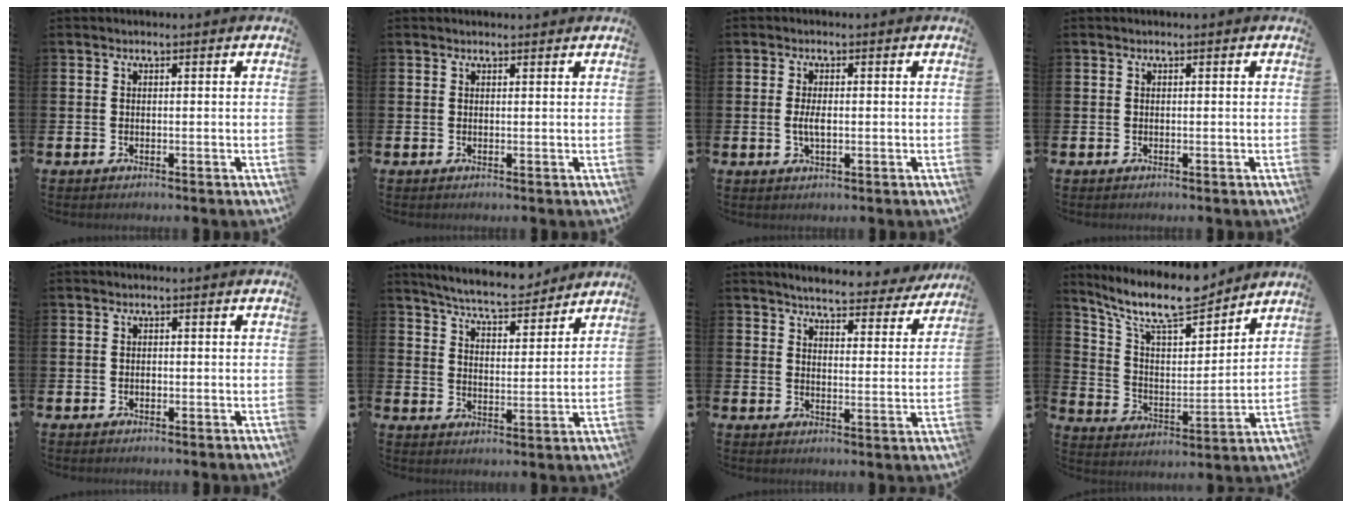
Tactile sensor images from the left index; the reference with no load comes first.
{"total": 0.6, "force": [0.6, 0.1, 0.1], "torque": [0.009, -0.003, 0.008]}
{"total": 2.5, "force": [-0.1, 1.0, 2.3], "torque": [-0.040, 0.000, -0.004]}
{"total": 0.0}
{"total": 0.6, "force": [-0.1, 0.5, 0.3], "torque": [-0.003, 0.002, -0.004]}
{"total": 6.9, "force": [6.6, 0.7, 1.6], "torque": [-0.050, -0.043, 0.116]}
{"total": 5.0, "force": [4.8, 0.6, 1.1], "torque": [-0.030, -0.033, 0.079]}
{"total": 11.6, "force": [10.1, 2.7, 5.1], "torque": [-0.131, -0.059, 0.177]}